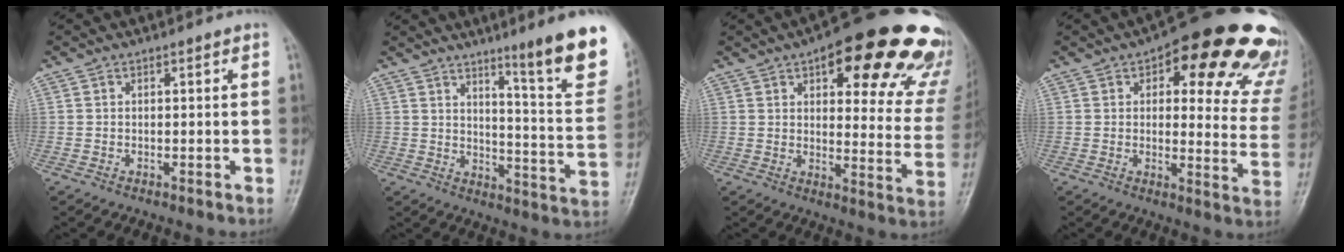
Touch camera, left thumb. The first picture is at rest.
{"total": 17.4, "force": [10.8, 1.5, 13.6], "torque": [-0.147, -0.077, 0.149]}
{"total": 26.6, "force": [16.4, 9.6, 18.7], "torque": [-0.190, -0.053, 0.195]}
{"total": 23.5, "force": [14.0, 9.5, 16.3], "torque": [-0.147, -0.043, 0.155]}